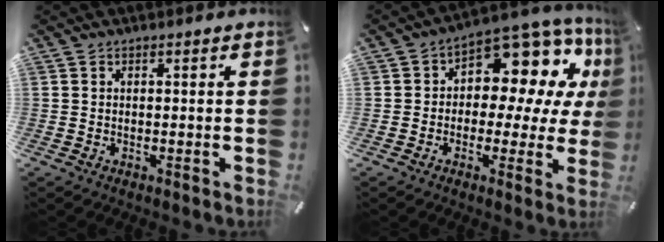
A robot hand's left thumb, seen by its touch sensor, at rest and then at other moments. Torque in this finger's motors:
{"motor_torque": [1.80, 1.77, 1.46, -0.38, 0.09]}